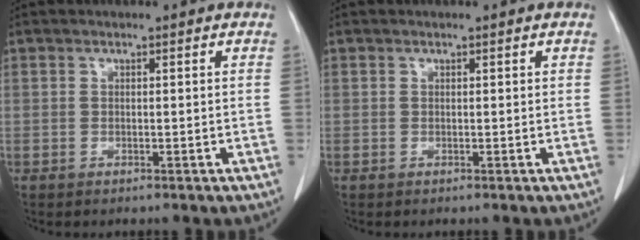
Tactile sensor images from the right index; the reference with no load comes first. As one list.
[{"total": 0.0}]